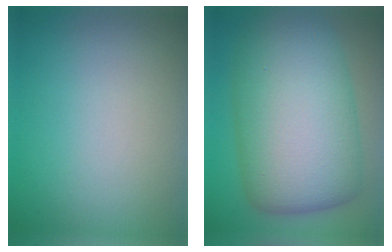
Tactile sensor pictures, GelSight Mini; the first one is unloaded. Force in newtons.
{"total": 13.8, "press": 13.8, "slide": 0.2}